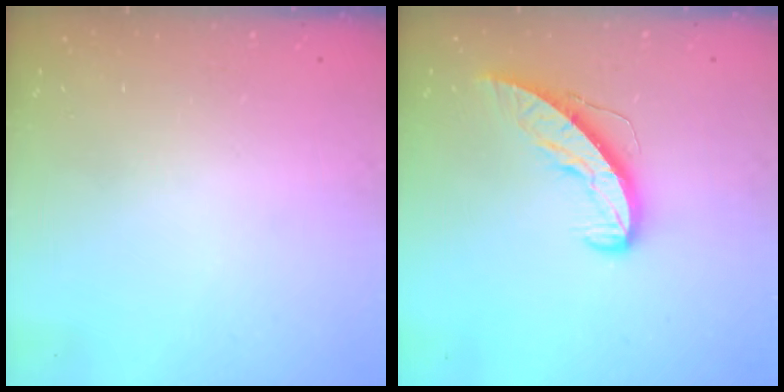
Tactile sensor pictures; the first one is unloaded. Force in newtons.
{"total": 8.2, "press": 8.2, "slide": 0.4}